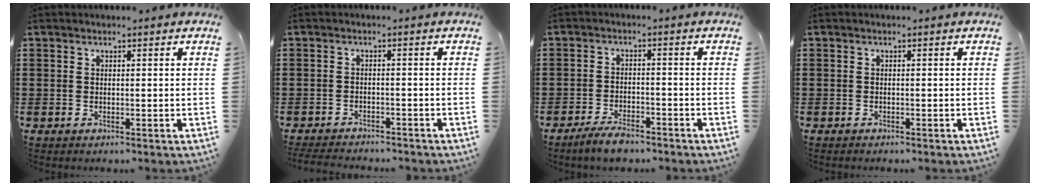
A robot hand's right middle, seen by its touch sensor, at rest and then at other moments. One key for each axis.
{"total": 2.7, "fx": -2.6, "fy": 0.4, "fz": 0.1, "tx": -0.006, "ty": -0.001, "tz": -0.057}
{"total": 3.9, "fx": -3.4, "fy": 0.9, "fz": 1.7, "tx": -0.035, "ty": 0.005, "tz": -0.067}
{"total": 0.6, "fx": -0.5, "fy": 0.2, "fz": 0.1, "tx": -0.002, "ty": 0.001, "tz": -0.012}